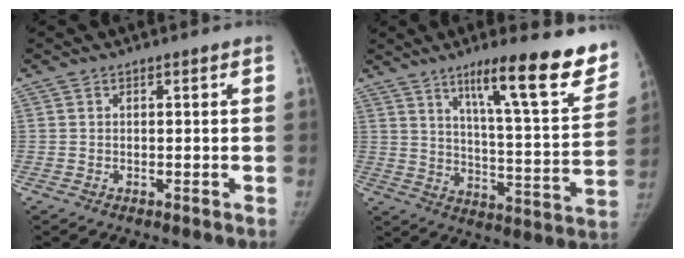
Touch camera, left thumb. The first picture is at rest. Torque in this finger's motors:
{"motor_torque": [0.13, 0.09, 0.79, -0.71, 0.06]}